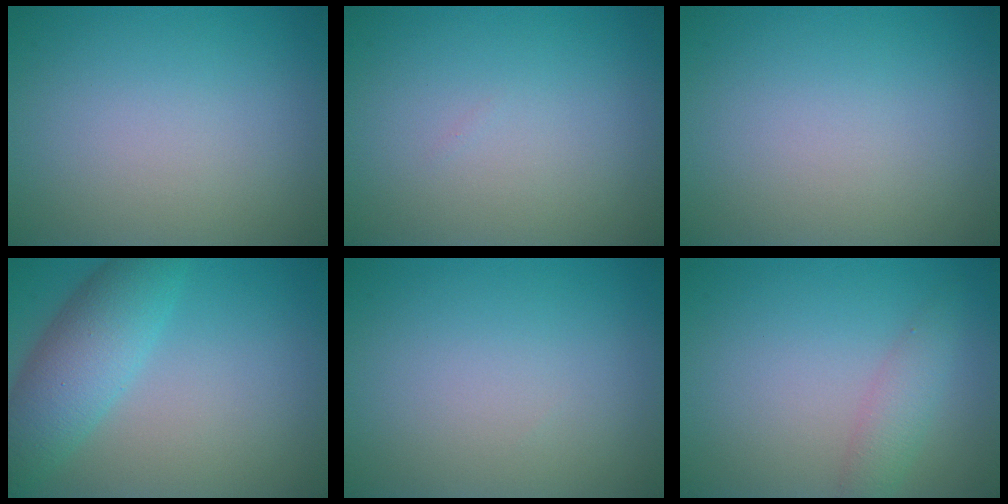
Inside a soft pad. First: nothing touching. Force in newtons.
{"total": 0.0}
{"total": 0.0}
{"total": 5.7, "press": 5.7, "slide": 0.2}
{"total": 0.0}
{"total": 2.2, "press": 2.2, "slide": 0.1}